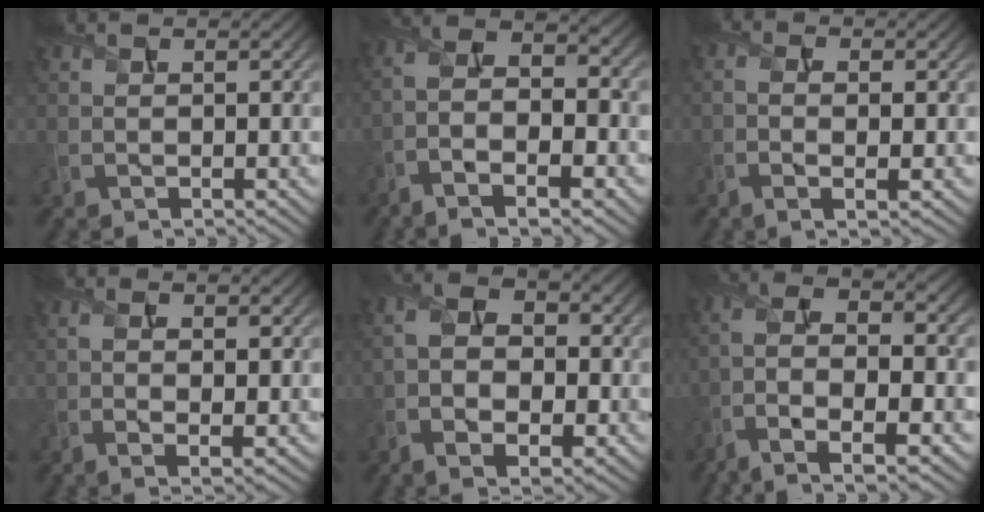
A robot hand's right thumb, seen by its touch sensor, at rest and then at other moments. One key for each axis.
{"total": 10.0, "fx": -5.0, "fy": 3.8, "fz": 7.8, "tx": -0.161, "ty": -0.008, "tz": -0.093}
{"total": 3.0, "fx": -0.8, "fy": 0.9, "fz": 2.7, "tx": -0.056, "ty": -0.007, "tz": -0.018}
{"total": 4.4, "fx": -0.2, "fy": 1.9, "fz": 3.9, "tx": -0.071, "ty": -0.005, "tz": 0.002}
{"total": 8.6, "fx": -1.7, "fy": 5.4, "fz": 6.4, "tx": -0.117, "ty": -0.010, "tz": -0.027}
{"total": 11.2, "fx": -4.8, "fy": 3.9, "fz": 9.4, "tx": -0.199, "ty": -0.004, "tz": -0.087}